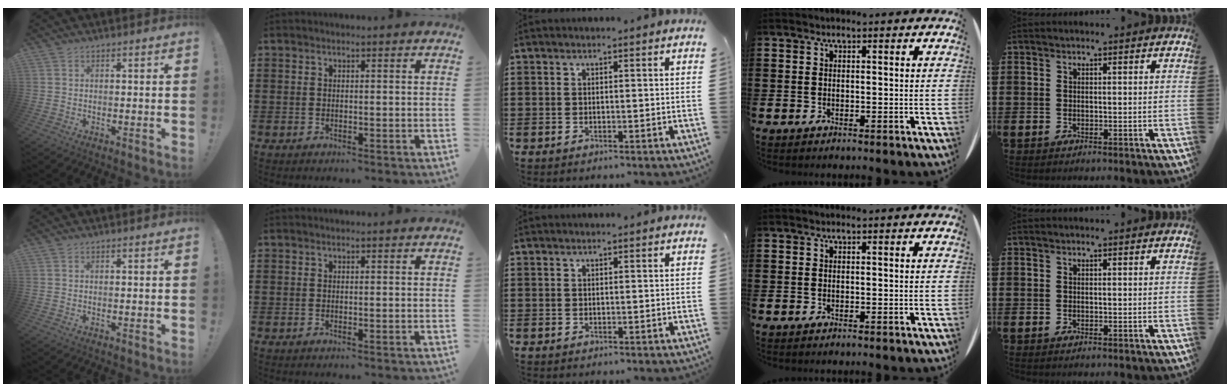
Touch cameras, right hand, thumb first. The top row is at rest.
{}